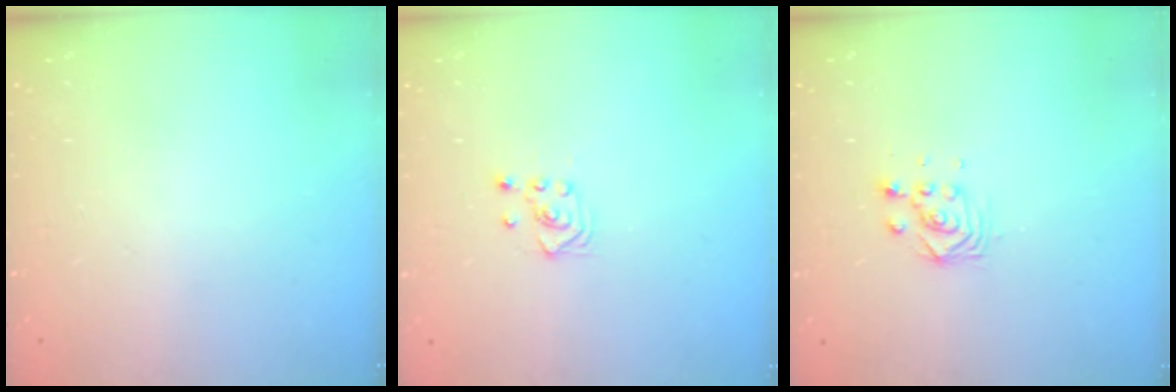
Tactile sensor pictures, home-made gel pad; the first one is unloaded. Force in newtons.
{"total": 3.0, "press": 2.6, "slide": 1.5}
{"total": 3.0, "press": 3.0, "slide": 0.0}